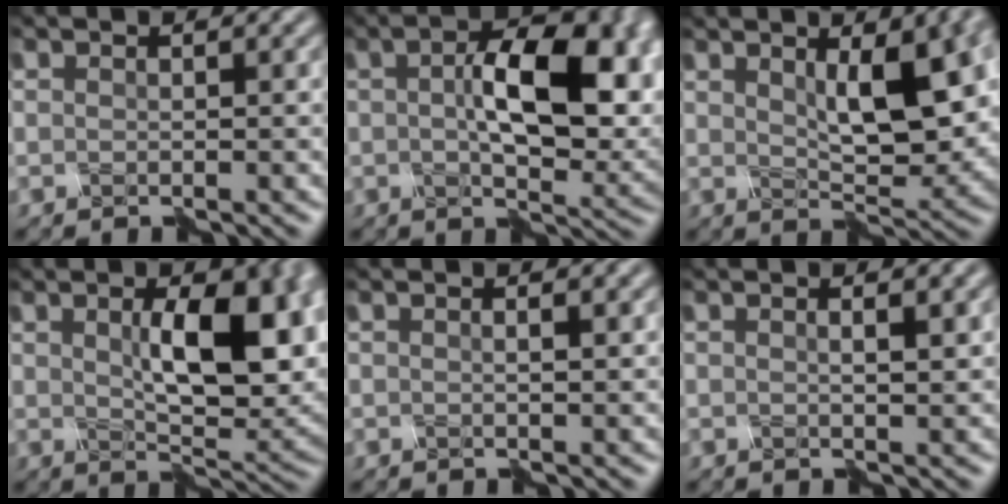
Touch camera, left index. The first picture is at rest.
{"total": 9.8, "force": [0.5, 4.1, 8.9], "torque": [-0.139, 0.006, 0.009]}
{"total": 7.0, "force": [1.1, 2.2, 6.5], "torque": [-0.104, -0.001, 0.023]}
{"total": 8.3, "force": [0.8, 2.7, 7.8], "torque": [-0.124, -0.002, 0.018]}
{"total": 0.8, "force": [0.1, -0.4, 0.7], "torque": [-0.007, -0.001, -0.004]}
{"total": 1.3, "force": [0.2, -0.2, 1.3], "torque": [-0.013, 0.002, -0.001]}